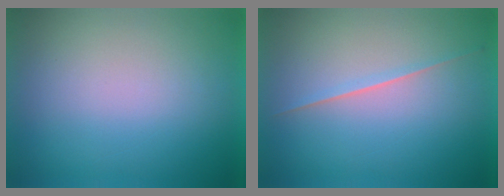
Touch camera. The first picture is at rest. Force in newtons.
{"total": 1.8}